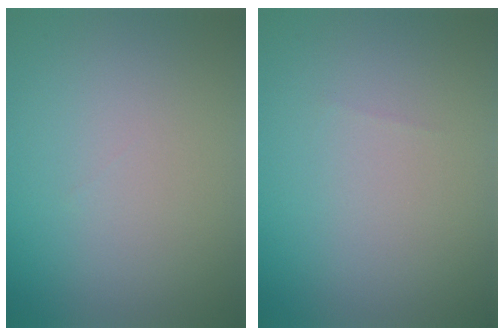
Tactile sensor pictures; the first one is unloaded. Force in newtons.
{"total": 0.0}